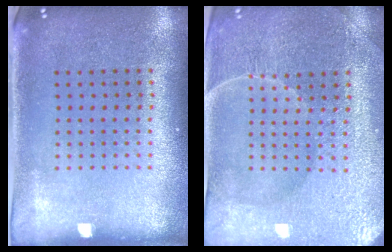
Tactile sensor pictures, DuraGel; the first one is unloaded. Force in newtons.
{"total": 4.2, "press": 4.0, "slide": 1.2}